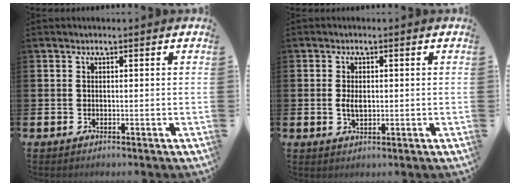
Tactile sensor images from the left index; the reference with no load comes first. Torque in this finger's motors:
{"motor_torque": [0.23, 0.06, 0.05, 0.03]}